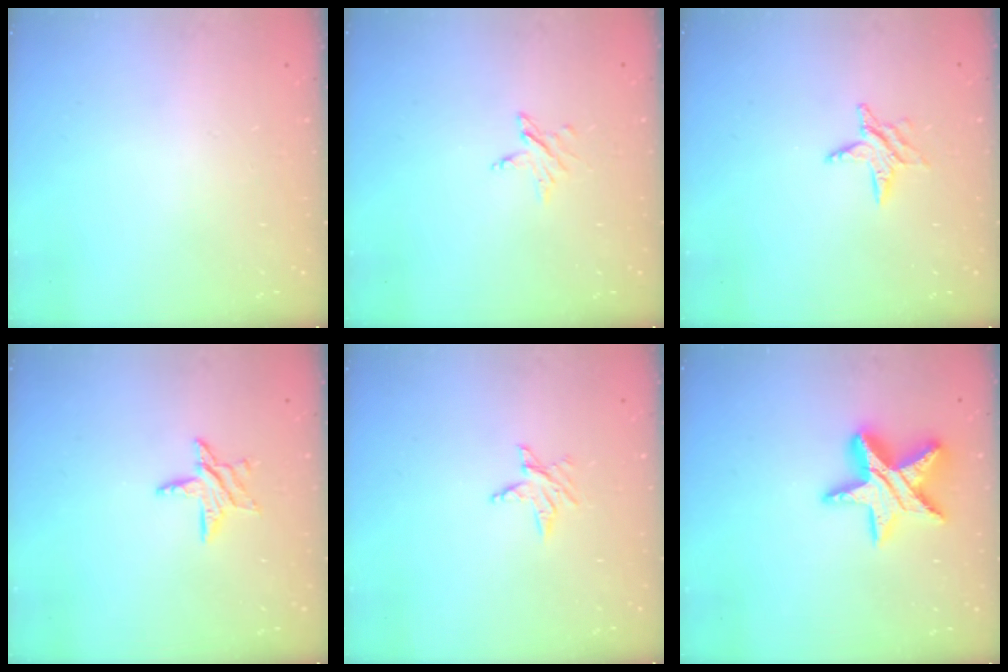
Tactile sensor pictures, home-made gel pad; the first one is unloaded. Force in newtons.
{"total": 3.4, "press": 3.4, "slide": 0.4}
{"total": 5.2, "press": 5.1, "slide": 0.5}
{"total": 7.4, "press": 7.4, "slide": 0.6}
{"total": 3.6, "press": 3.6, "slide": 0.5}
{"total": 15.0, "press": 14.9, "slide": 1.1}